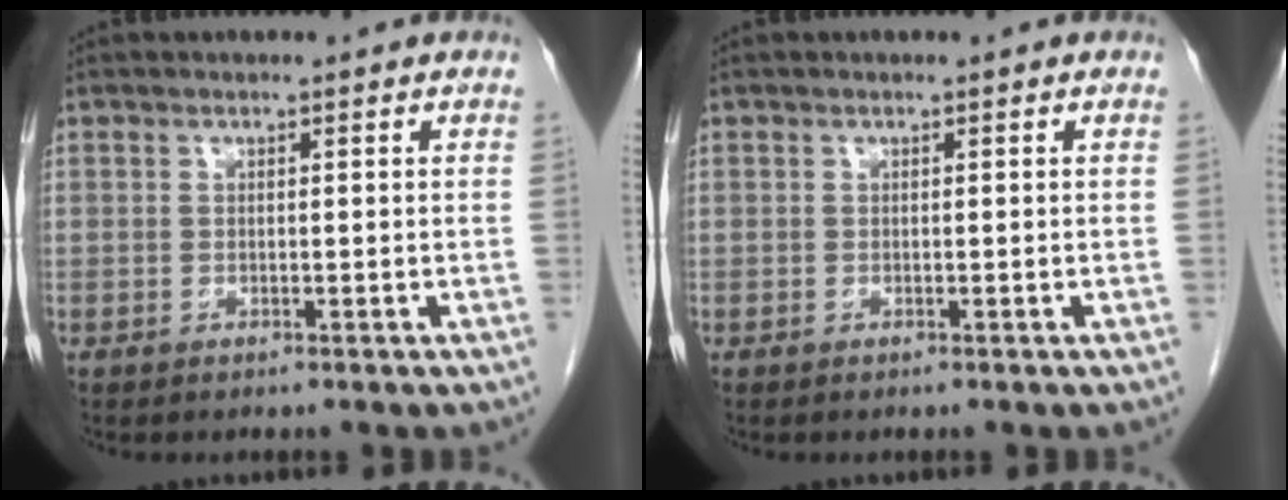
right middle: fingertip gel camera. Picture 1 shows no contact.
{"total": 0.0}